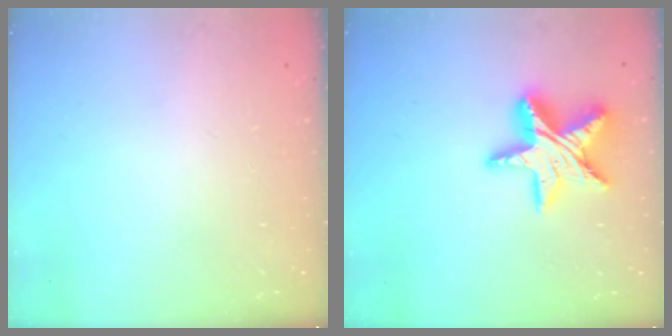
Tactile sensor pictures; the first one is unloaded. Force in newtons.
{"total": 16.6, "press": 16.5, "slide": 1.5}